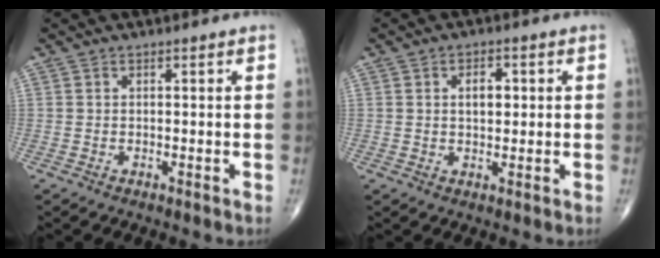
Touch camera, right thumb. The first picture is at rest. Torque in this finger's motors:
{"motor_torque": [0.04, 1.15, 0.15, -0.21, -0.01]}